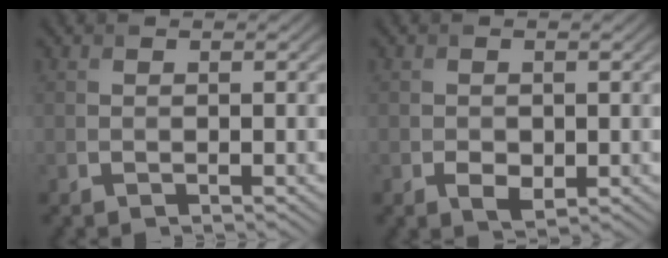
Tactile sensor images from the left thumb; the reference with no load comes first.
{"total": 2.0, "force": [-0.5, 1.4, 1.3], "torque": [-0.027, -0.009, -0.007]}